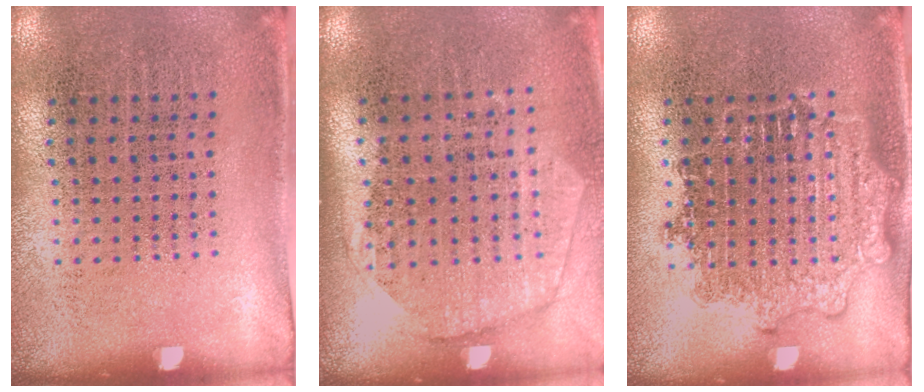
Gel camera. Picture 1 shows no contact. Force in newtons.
{"total": 1.8, "press": 1.5, "slide": 0.9}
{"total": 2.6, "press": 2.6, "slide": 0.4}